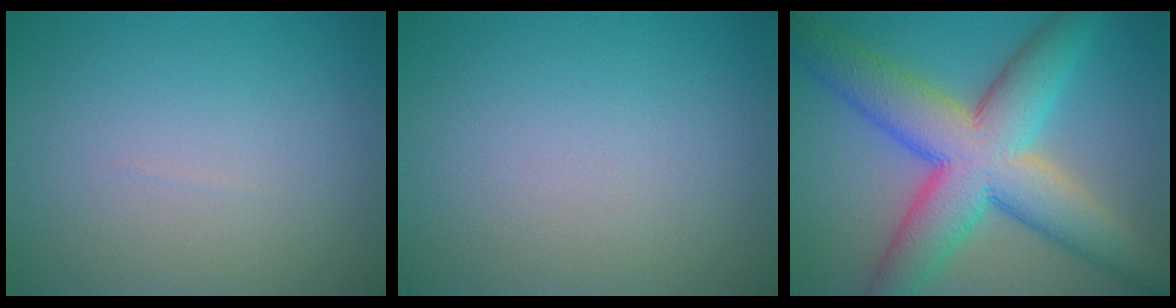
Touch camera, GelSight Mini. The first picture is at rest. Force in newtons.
{"total": 0.0}
{"total": 11.1, "press": 11.1, "slide": 0.3}